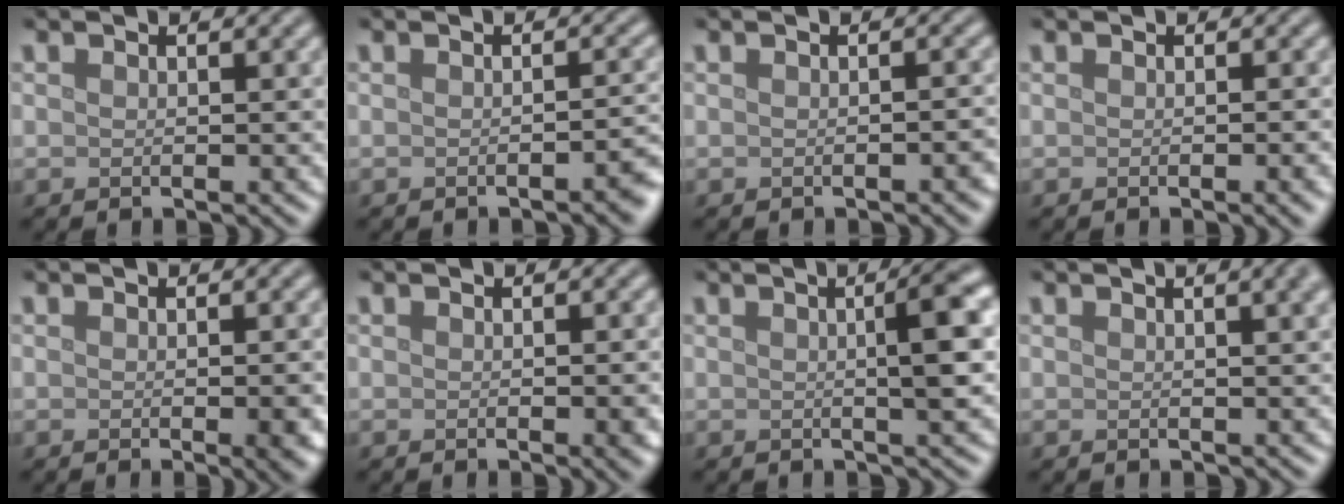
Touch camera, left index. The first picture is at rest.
{"total": 1.9, "force": [-1.1, 0.4, 1.5], "torque": [-0.015, 0.002, -0.015]}
{"total": 1.0, "force": [-0.6, 0.2, 0.8], "torque": [-0.011, 0.000, -0.006]}
{"total": 1.7, "force": [-0.5, 0.4, 1.6], "torque": [-0.015, -0.002, -0.007]}
{"total": 2.8, "force": [-0.5, 0.7, 2.7], "torque": [-0.030, -0.004, -0.006]}
{"total": 1.7, "force": [-0.3, 0.3, 1.6], "torque": [-0.019, -0.002, -0.003]}
{"total": 4.5, "force": [0.4, 0.8, 4.4], "torque": [-0.056, 0.011, 0.003]}
{"total": 4.4, "force": [2.0, 1.9, 3.5], "torque": [-0.020, 0.019, 0.005]}